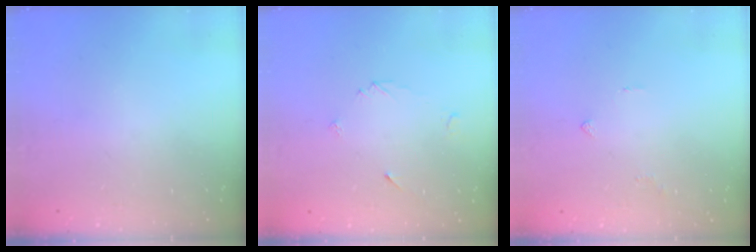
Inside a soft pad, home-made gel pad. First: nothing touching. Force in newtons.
{"total": 3.8, "press": 3.7, "slide": 0.4}
{"total": 1.4, "press": 1.3, "slide": 0.5}